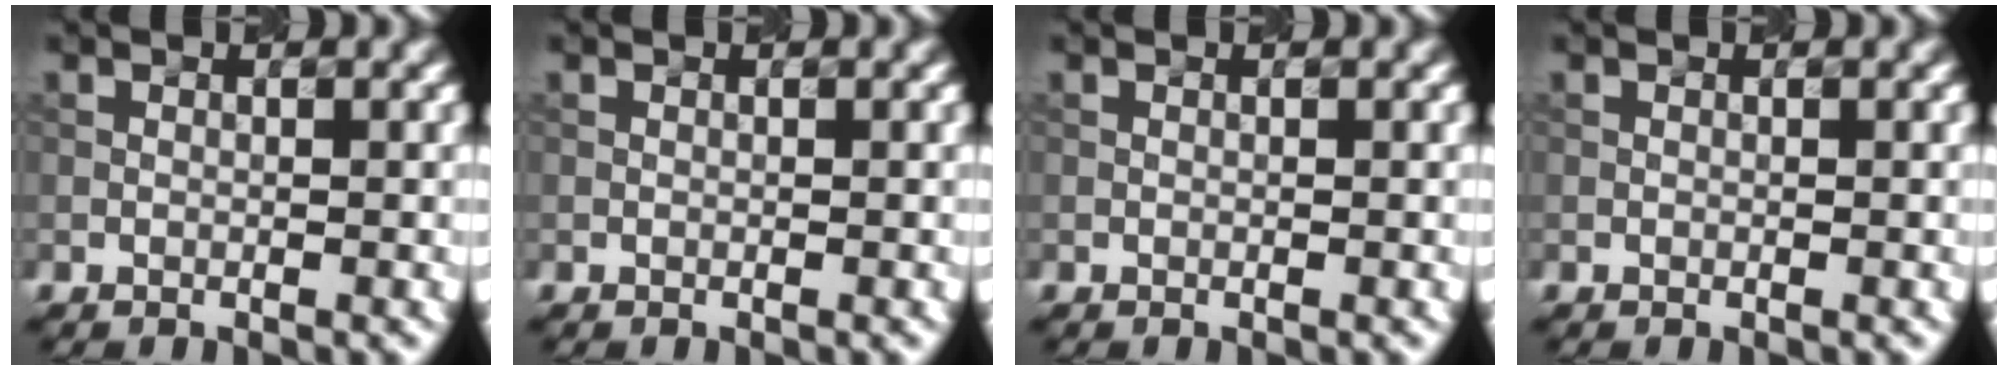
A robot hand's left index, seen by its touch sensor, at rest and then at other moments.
{"total": 0.0}
{"total": 0.0}
{"total": 0.0}